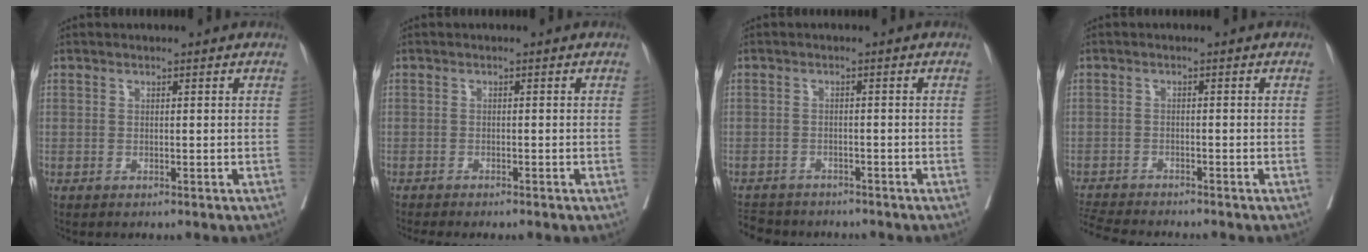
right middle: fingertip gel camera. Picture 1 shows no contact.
{"total": 4.0, "force": [-3.3, 0.5, 2.1], "torque": [-0.022, -0.006, -0.044]}
{"total": 7.3, "force": [-6.6, 2.5, 1.7], "torque": [-0.031, -0.005, -0.096]}
{"total": 6.9, "force": [-6.6, 0.0, 2.1], "torque": [-0.035, -0.017, -0.111]}